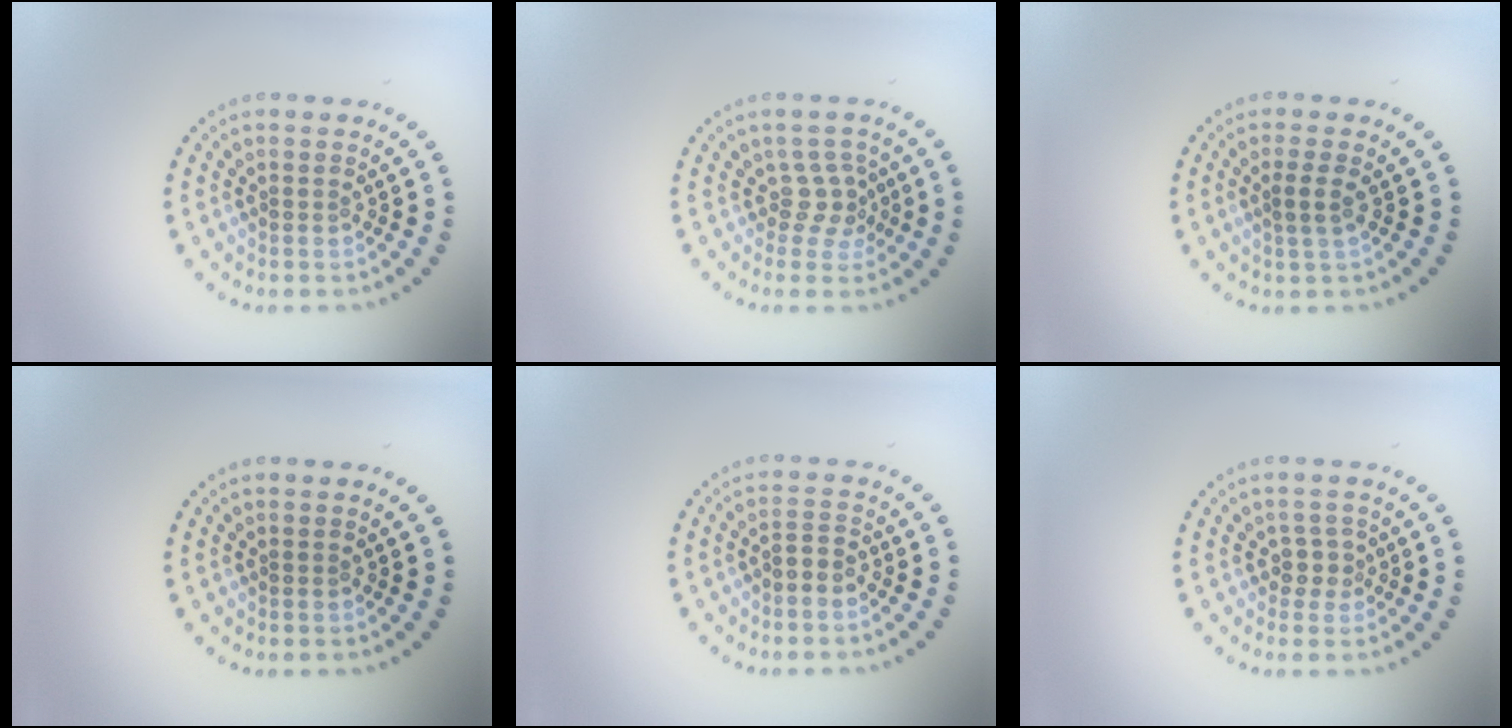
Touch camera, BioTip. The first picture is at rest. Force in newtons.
{"total": 2.2, "press": 1.5, "slide": 1.6}
{"total": 1.6, "press": 1.4, "slide": 0.9}
{"total": 0.0}
{"total": 1.6, "press": 1.3, "slide": 1.0}
{"total": 1.6, "press": 1.2, "slide": 1.0}